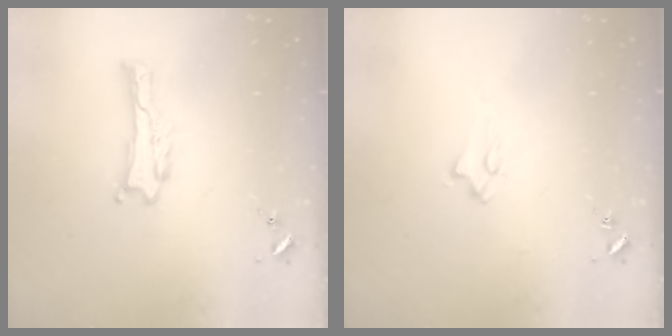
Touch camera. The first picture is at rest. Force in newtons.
{"total": 2.0, "press": 2.0, "slide": 0.3}